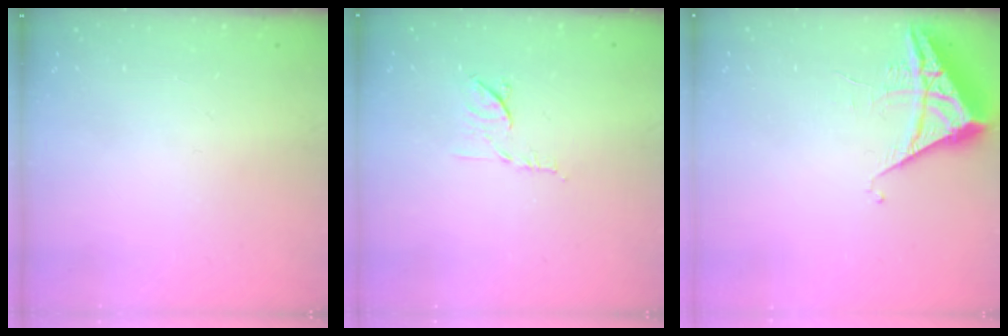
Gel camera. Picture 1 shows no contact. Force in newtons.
{"total": 7.8, "press": 7.8, "slide": 0.9}
{"total": 6.1, "press": 6.1, "slide": 0.3}